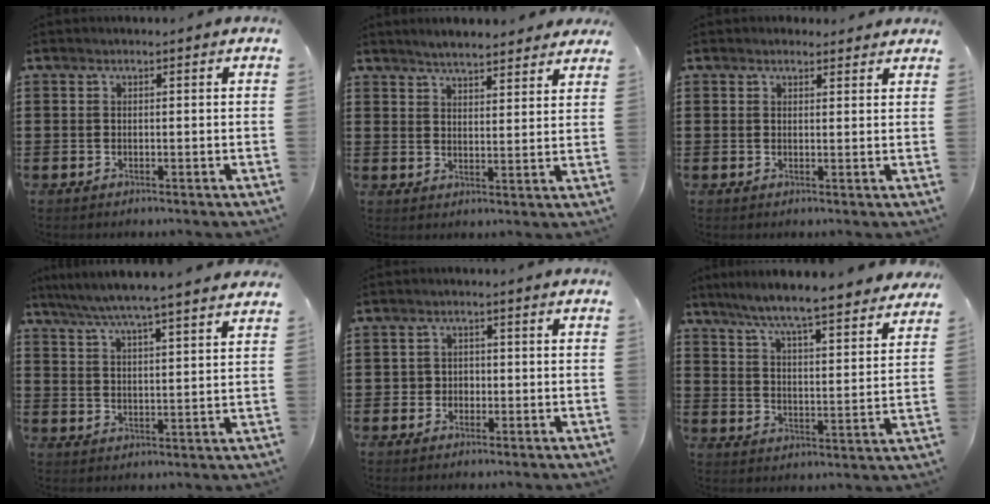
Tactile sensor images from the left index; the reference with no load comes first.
{"total": 4.0, "force": [4.0, 0.3, 0.5], "torque": [-0.023, -0.013, 0.073]}
{"total": 1.7, "force": [1.6, 0.6, 0.2], "torque": [-0.007, 0.006, 0.032]}
{"total": 5.6, "force": [4.9, -0.7, 2.5], "torque": [-0.066, -0.028, 0.084]}
{"total": 1.8, "force": [-0.4, 1.7, 0.4], "torque": [-0.014, 0.004, -0.012]}
{"total": 6.4, "force": [5.9, -0.4, 2.4], "torque": [-0.074, -0.045, 0.097]}